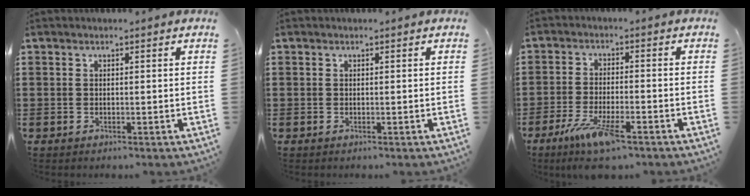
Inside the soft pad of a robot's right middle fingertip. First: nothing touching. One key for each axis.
{"total": 0.0}
{"total": 7.8, "fx": -4.7, "fy": 1.7, "fz": 6.0, "tx": -0.125, "ty": -0.016, "tz": -0.083}